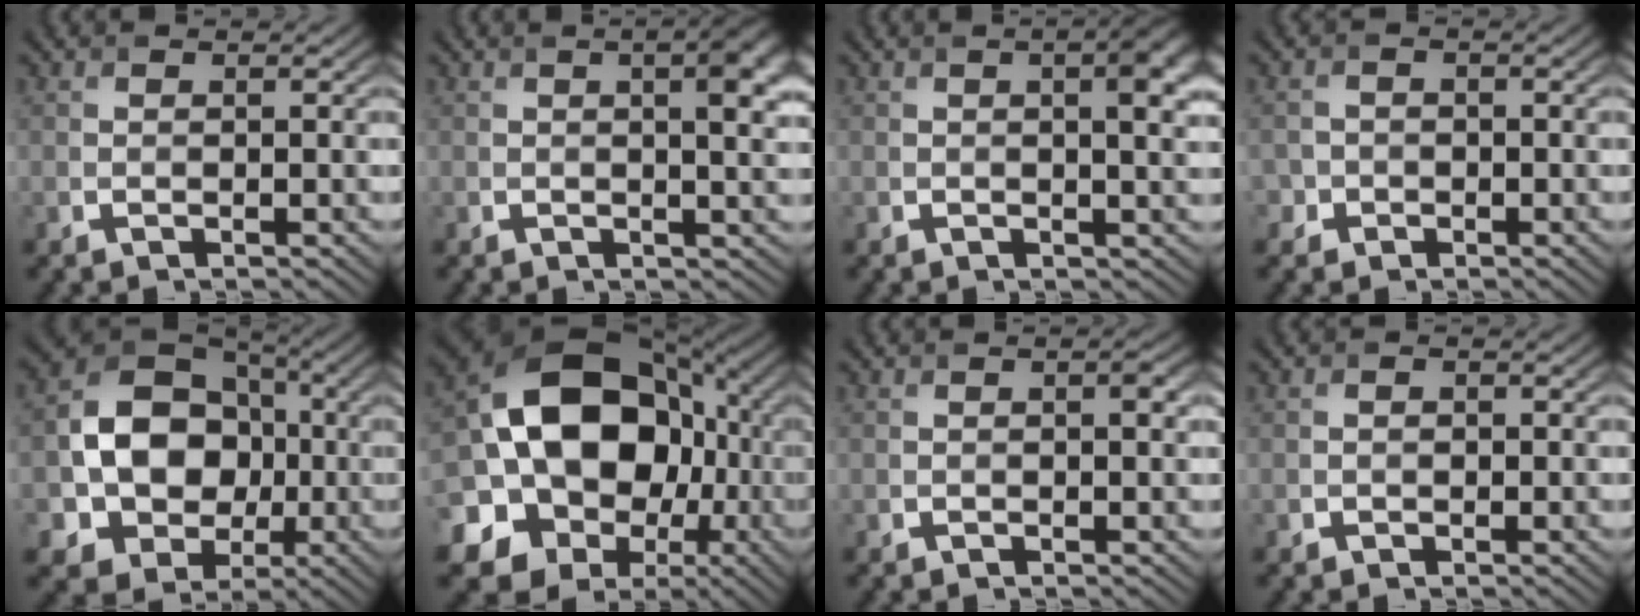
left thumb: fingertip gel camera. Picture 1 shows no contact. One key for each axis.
{"total": 5.9, "fx": 1.3, "fy": 2.1, "fz": 5.4, "tx": -0.067, "ty": 0.009, "tz": 0.020}
{"total": 5.2, "fx": 1.0, "fy": 1.8, "fz": 4.7, "tx": -0.062, "ty": 0.005, "tz": 0.018}
{"total": 2.5, "fx": -1.2, "fy": 2.1, "fz": 0.3, "tx": 0.000, "ty": 0.001, "tz": -0.031}
{"total": 13.7, "fx": -1.9, "fy": 11.0, "fz": 7.8, "tx": -0.151, "ty": -0.010, "tz": -0.045}
{"total": 21.8, "fx": -0.7, "fy": 18.1, "fz": 12.1, "tx": -0.246, "ty": -0.021, "tz": -0.028}
{"total": 1.4, "fx": -0.2, "fy": 0.7, "fz": 1.2, "tx": -0.017, "ty": 0.002, "tz": -0.005}
{"total": 0.9, "fx": -0.6, "fy": 0.6, "fz": 0.2, "tx": -0.005, "ty": -0.001, "tz": -0.017}